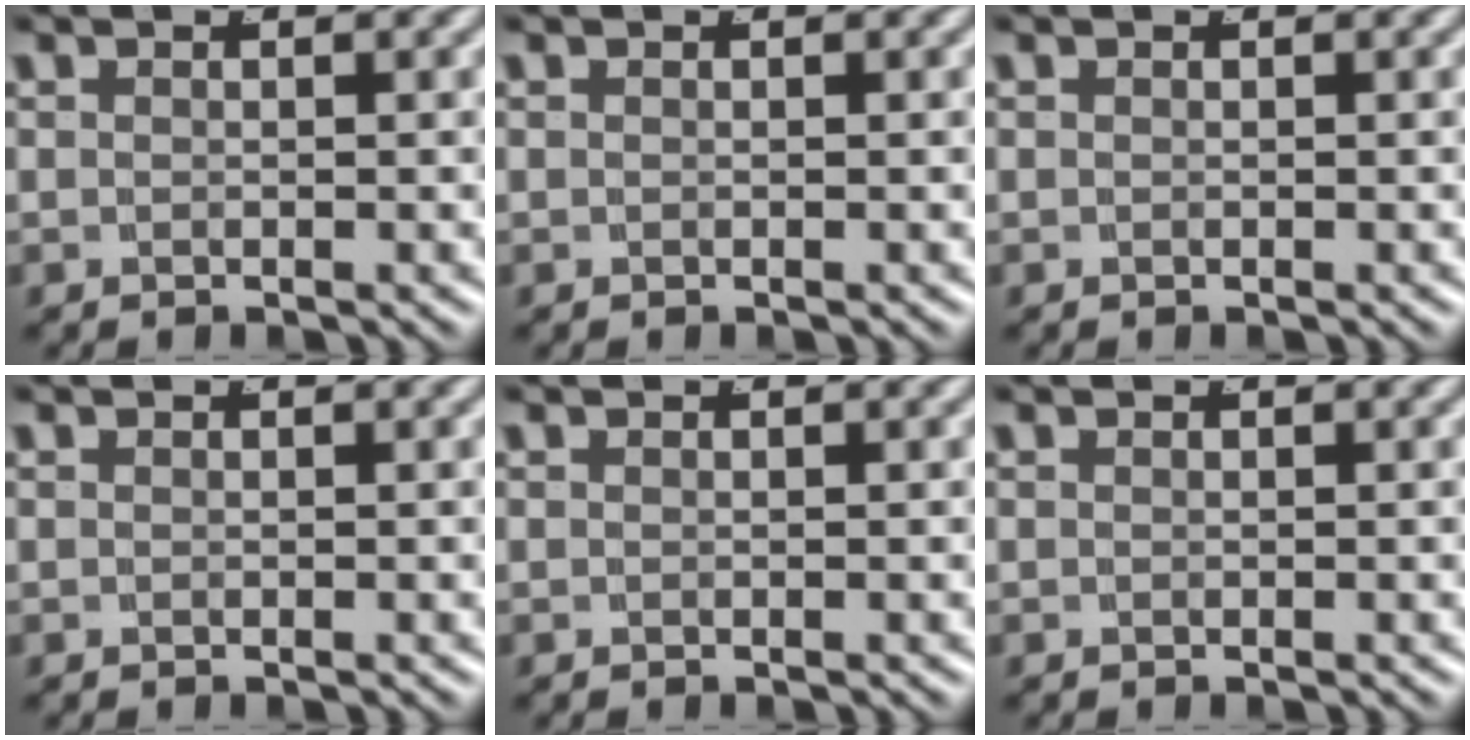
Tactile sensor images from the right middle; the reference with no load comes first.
{"total": 0.0}
{"total": 0.0}
{"total": 0.0}
{"total": 0.0}
{"total": 0.0}